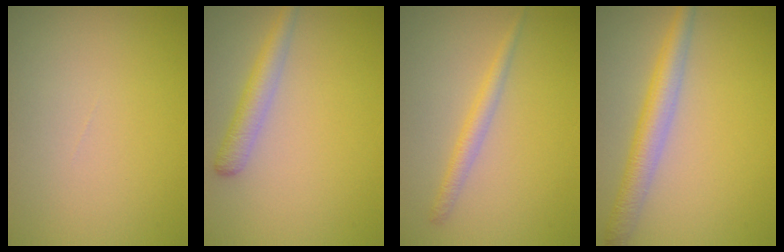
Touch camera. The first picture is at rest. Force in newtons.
{"total": 2.6, "press": 2.6, "slide": 0.0}
{"total": 1.8, "press": 1.8, "slide": 0.1}
{"total": 3.9, "press": 3.9, "slide": 0.1}